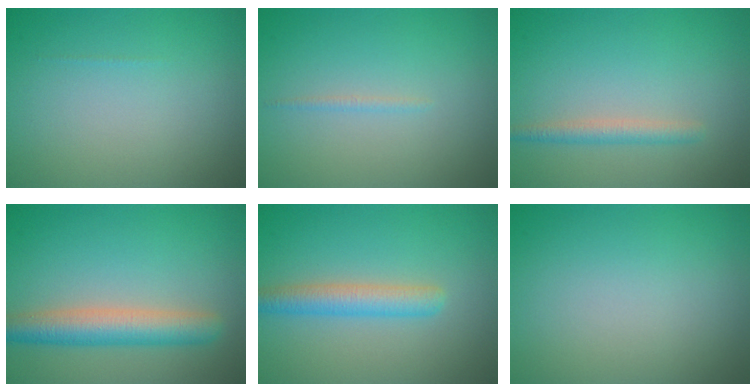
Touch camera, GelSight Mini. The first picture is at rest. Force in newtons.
{"total": 0.6, "press": 0.6, "slide": 0.1}
{"total": 1.8, "press": 1.8, "slide": 0.1}
{"total": 5.0, "press": 5.0, "slide": 0.3}
{"total": 3.3, "press": 3.2, "slide": 0.1}
{"total": 0.0}